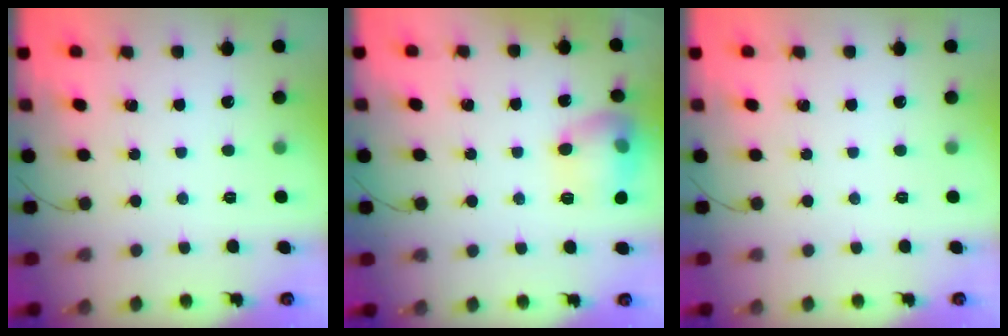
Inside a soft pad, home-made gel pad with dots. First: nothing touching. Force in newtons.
{"total": 12.8, "press": 12.7, "slide": 1.1}
{"total": 0.0}